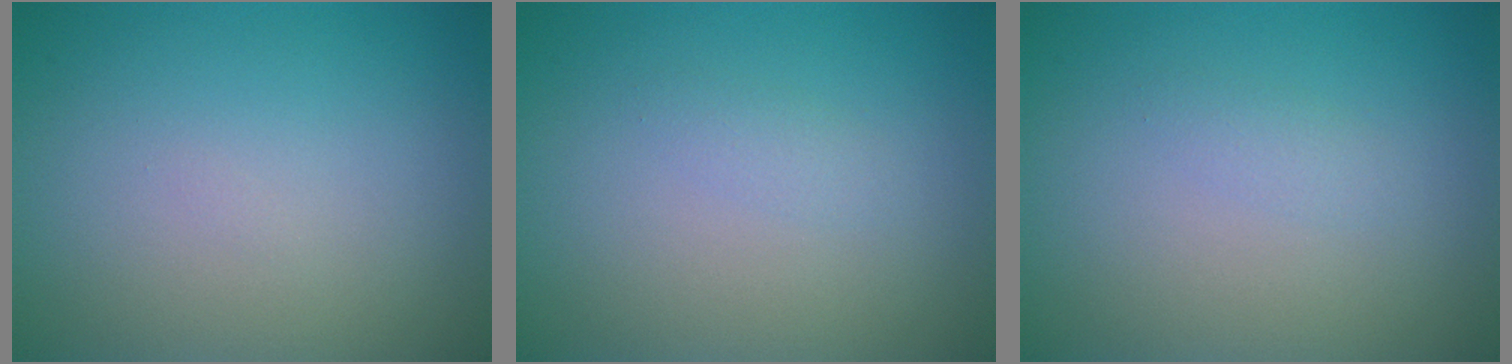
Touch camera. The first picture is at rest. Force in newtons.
{"total": 0.9, "press": 0.9, "slide": 0.0}
{"total": 0.9, "press": 0.9, "slide": 0.0}